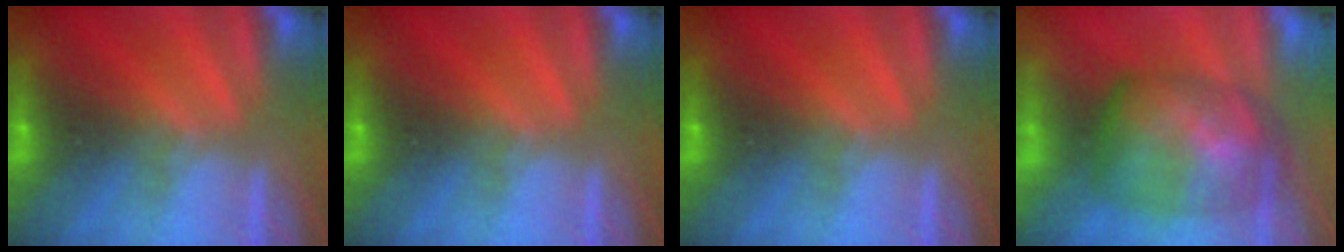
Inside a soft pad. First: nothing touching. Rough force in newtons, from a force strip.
{"total": 0.0}
{"total": 0.0}
{"total": 7.2}